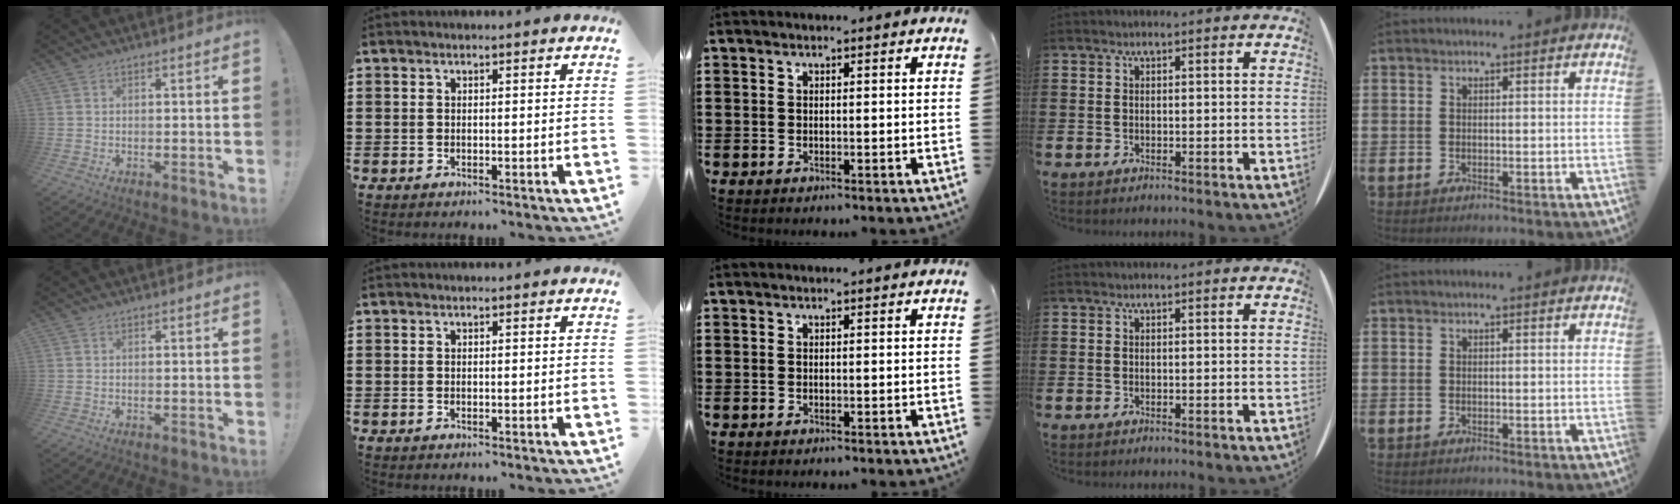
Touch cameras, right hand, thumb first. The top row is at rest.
{}